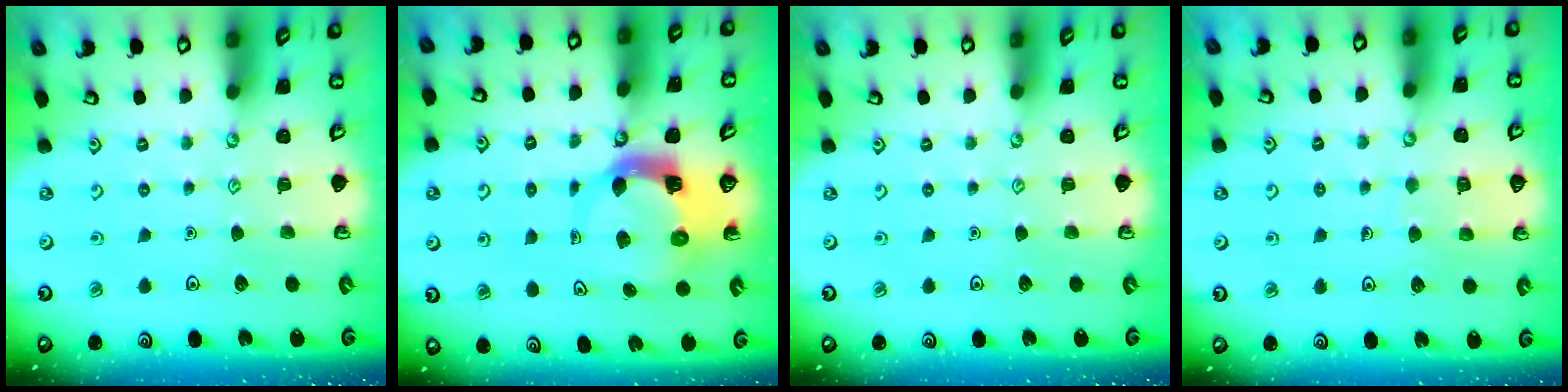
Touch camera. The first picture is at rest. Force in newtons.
{"total": 4.6, "press": 4.6, "slide": 0.5}
{"total": 0.0}
{"total": 6.7, "press": 6.6, "slide": 0.5}